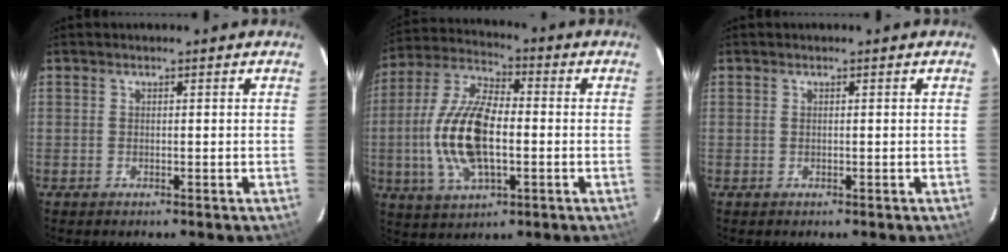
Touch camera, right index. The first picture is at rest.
{"total": 16.1, "force": [-2.2, 7.3, 14.2], "torque": [-0.300, 0.004, -0.041]}
{"total": 0.0}